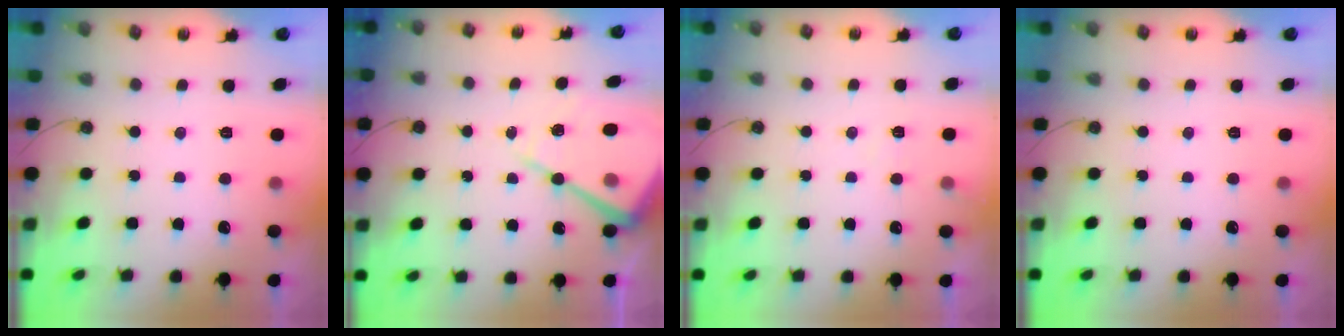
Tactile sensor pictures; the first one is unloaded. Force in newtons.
{"total": 14.0, "press": 13.9, "slide": 0.5}
{"total": 3.8, "press": 3.7, "slide": 0.5}
{"total": 0.0}